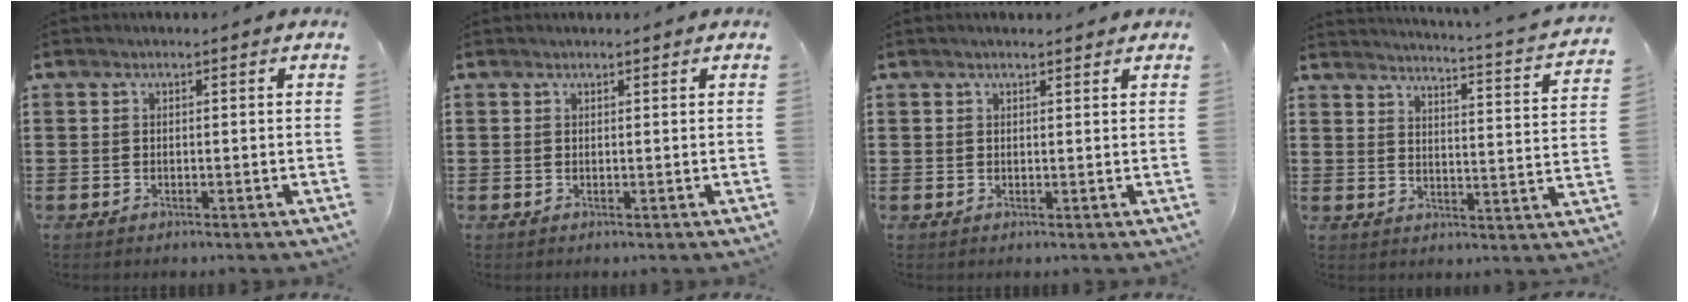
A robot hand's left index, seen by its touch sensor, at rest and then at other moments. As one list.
[{"total": 0.5, "force": [0.5, 0.2, 0.1], "torque": [-0.004, 0.001, 0.010]}, {"total": 1.1, "force": [1.0, 0.1, 0.4], "torque": [-0.009, 0.001, 0.017]}, {"total": 2.8, "force": [2.4, -0.9, 1.2], "torque": [-0.031, -0.039, 0.027]}]